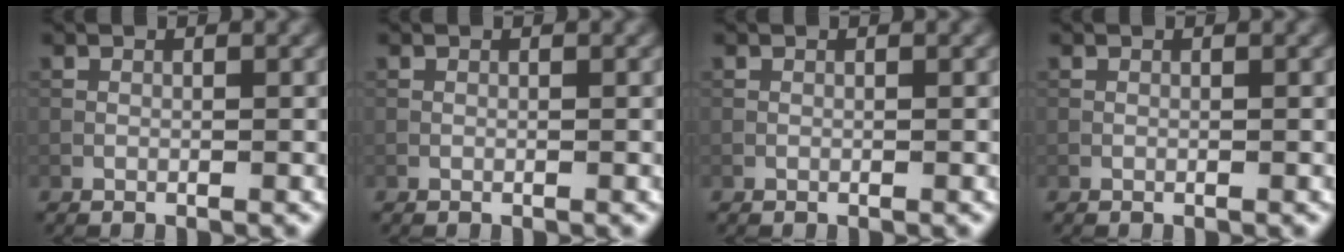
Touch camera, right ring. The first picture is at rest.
{"total": 0.0}
{"total": 0.0}
{"total": 0.0}